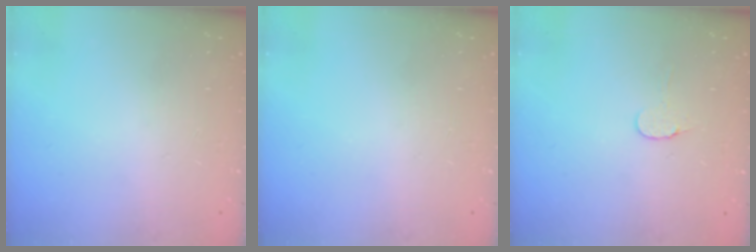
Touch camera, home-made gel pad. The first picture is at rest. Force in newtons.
{"total": 0.0}
{"total": 4.5, "press": 4.5, "slide": 0.4}